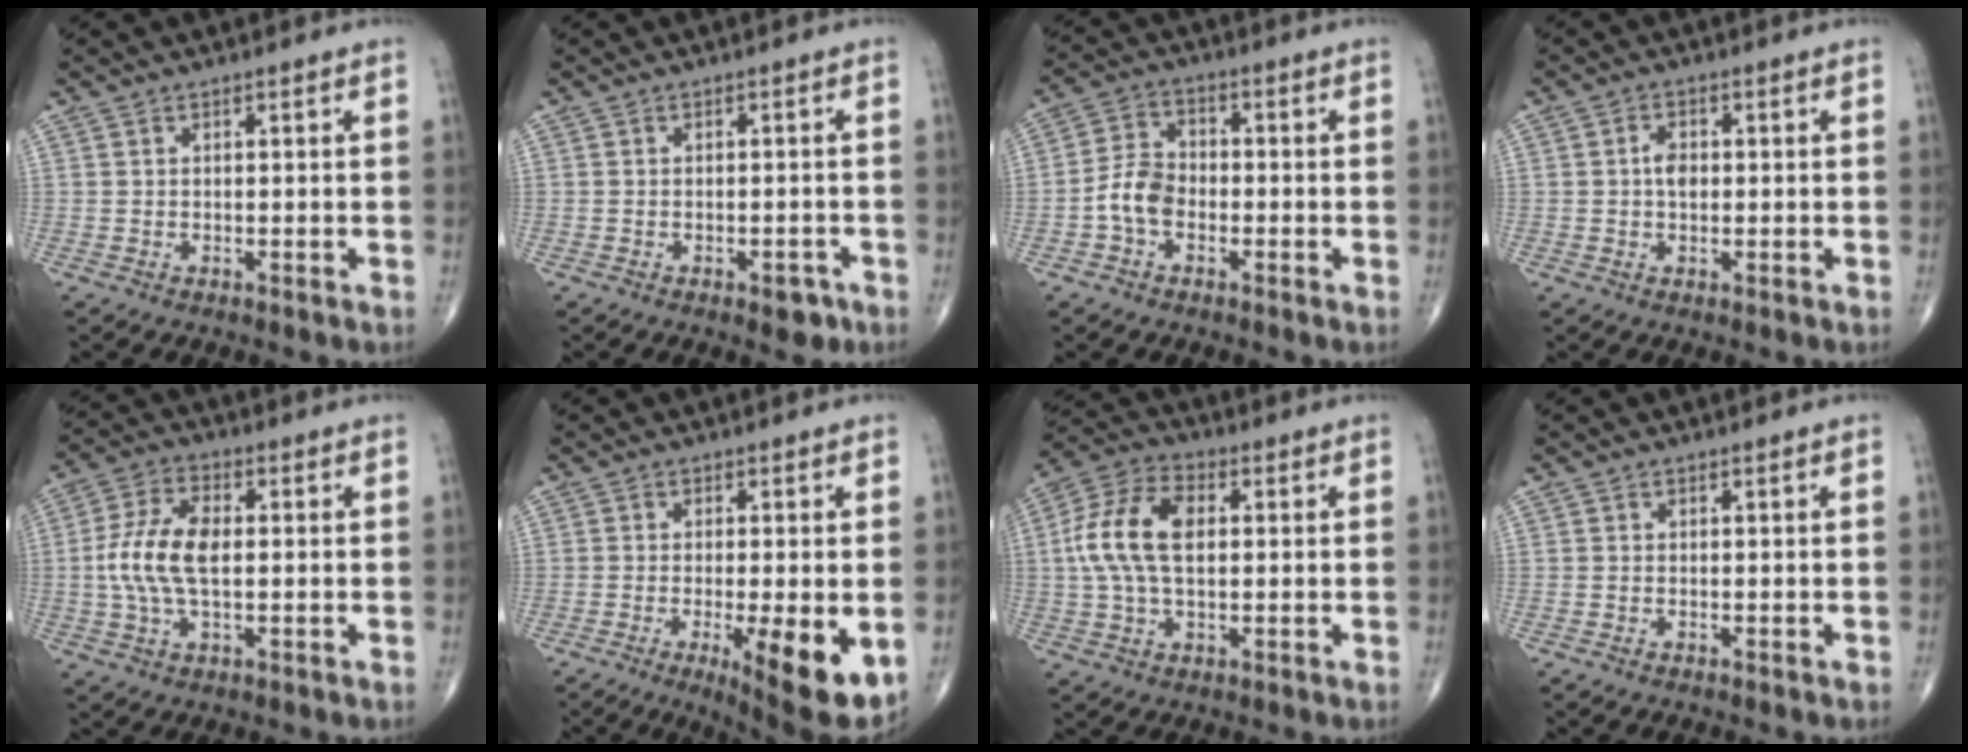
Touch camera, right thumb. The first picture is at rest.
{"total": 2.9, "force": [-1.7, 1.4, 2.0], "torque": [-0.009, 0.007, -0.018]}
{"total": 6.3, "force": [-2.1, 4.3, 4.1], "torque": [-0.071, 0.023, -0.050]}
{"total": 2.9, "force": [0.0, 1.9, 2.2], "torque": [-0.030, 0.005, -0.004]}
{"total": 10.5, "force": [0.0, 5.3, 9.0], "torque": [-0.194, 0.013, -0.002]}
{"total": 11.9, "force": [-3.4, 3.1, 11.0], "torque": [-0.149, -0.023, -0.043]}
{"total": 12.6, "force": [1.3, 7.2, 10.2], "torque": [-0.208, 0.022, 0.021]}
{"total": 0.0}